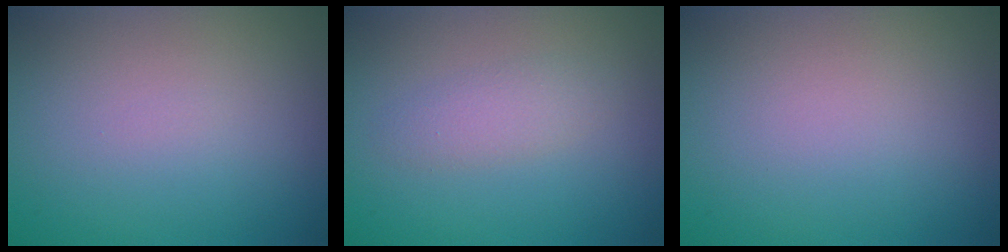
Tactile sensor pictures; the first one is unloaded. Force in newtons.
{"total": 1.8, "press": 1.8, "slide": 0.0}
{"total": 0.0}